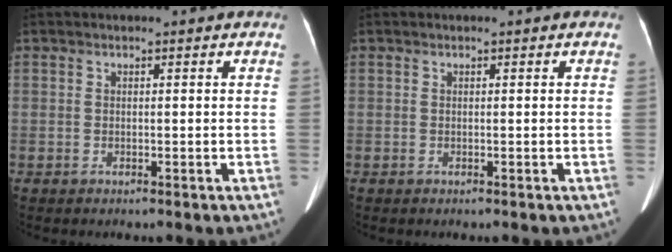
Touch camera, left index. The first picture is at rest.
{"total": 0.0}